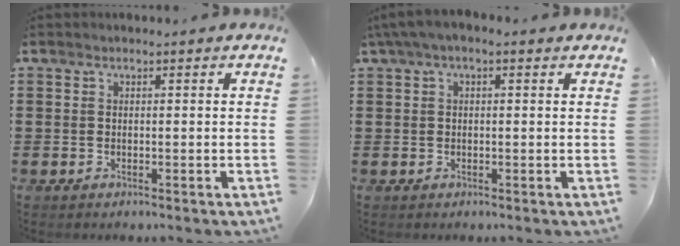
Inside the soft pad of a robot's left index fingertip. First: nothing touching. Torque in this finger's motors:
{"motor_torque": [2.14, 0.00, 0.44, 0.19]}